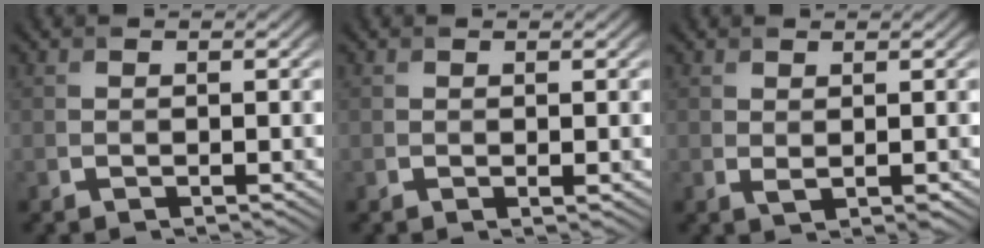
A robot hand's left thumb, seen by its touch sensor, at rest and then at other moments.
{"total": 0.0}
{"total": 1.2, "force": [0.5, 0.3, 1.1], "torque": [-0.023, -0.003, 0.013]}